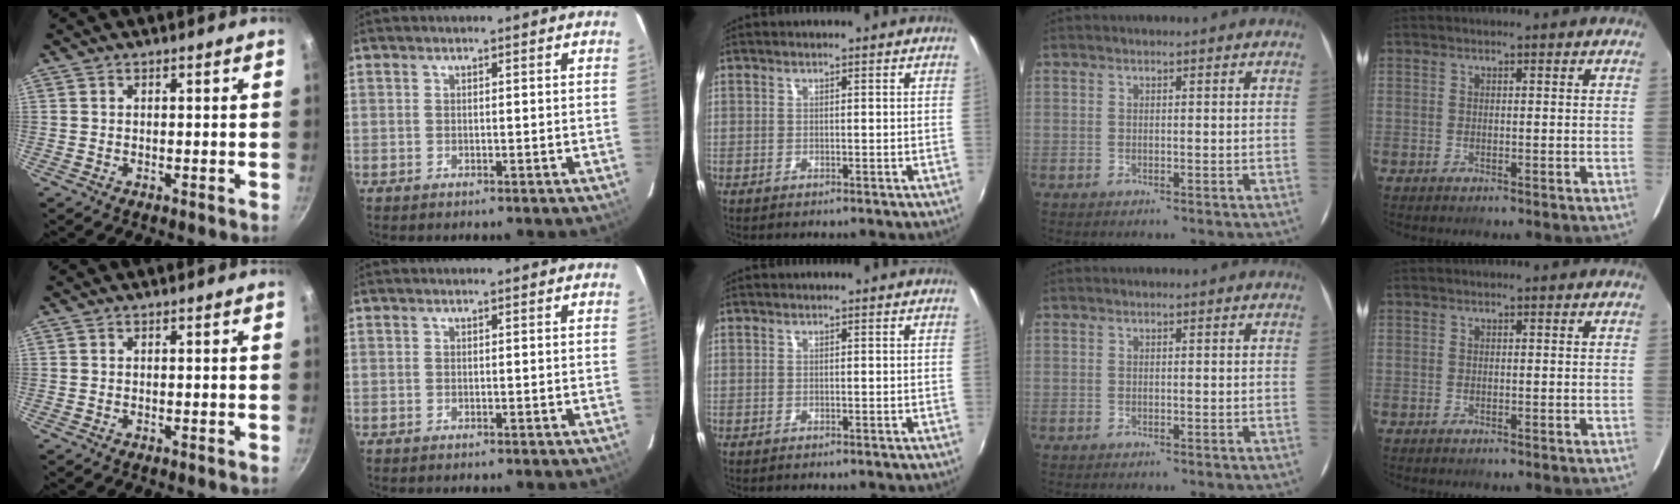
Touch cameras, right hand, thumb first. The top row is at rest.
{}